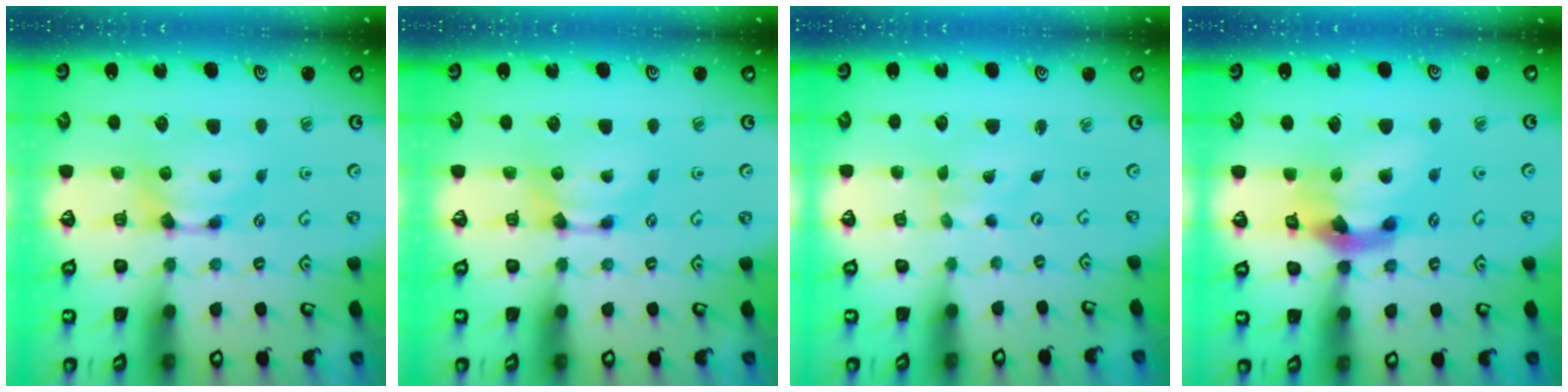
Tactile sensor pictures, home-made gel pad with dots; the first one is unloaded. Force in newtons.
{"total": 0.0}
{"total": 5.3, "press": 5.2, "slide": 0.2}
{"total": 7.8, "press": 7.4, "slide": 2.3}